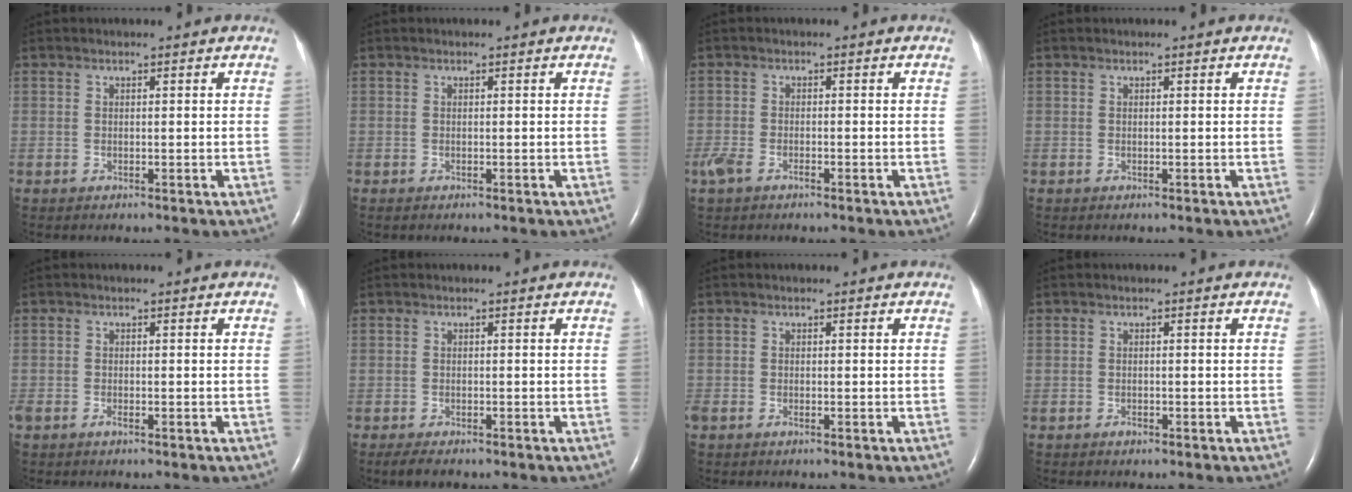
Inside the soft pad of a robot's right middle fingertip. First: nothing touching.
{"total": 0.0}
{"total": 3.3, "force": [-2.1, 1.5, 2.1], "torque": [-0.049, -0.005, -0.038]}
{"total": 0.0}
{"total": 1.7, "force": [-1.1, 0.8, 1.0], "torque": [-0.023, -0.001, -0.016]}
{"total": 2.6, "force": [-1.9, 0.8, 1.5], "torque": [-0.032, -0.007, -0.027]}
{"total": 1.2, "force": [-0.8, 0.6, 0.7], "torque": [-0.017, -0.002, -0.011]}
{"total": 0.6, "force": [-0.5, 0.3, 0.3], "torque": [-0.007, 0.000, -0.007]}